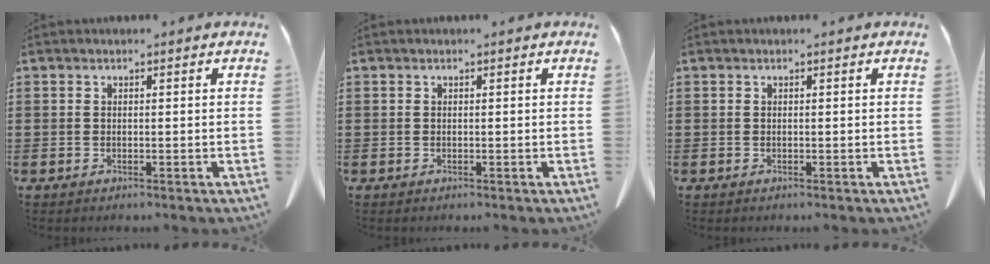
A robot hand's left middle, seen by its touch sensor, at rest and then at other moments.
{"total": 0.0}
{"total": 0.0}